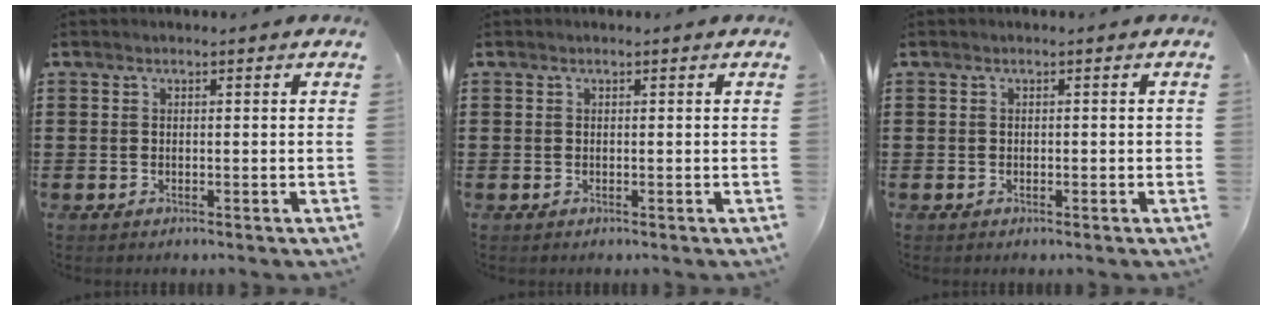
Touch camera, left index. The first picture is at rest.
{"total": 0.0}
{"total": 0.5, "force": [-0.3, 0.3, 0.3], "torque": [-0.007, -0.001, -0.005]}